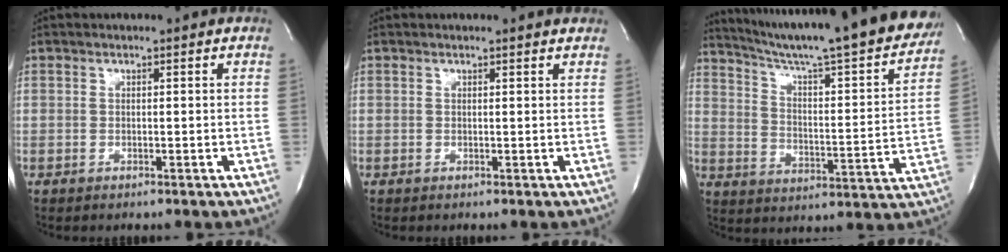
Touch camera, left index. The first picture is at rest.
{"total": 2.0, "force": [1.9, -0.1, 0.5], "torque": [-0.013, -0.001, 0.010]}
{"total": 28.2, "force": [24.9, 1.7, 13.0], "torque": [-0.205, -0.069, 0.325]}